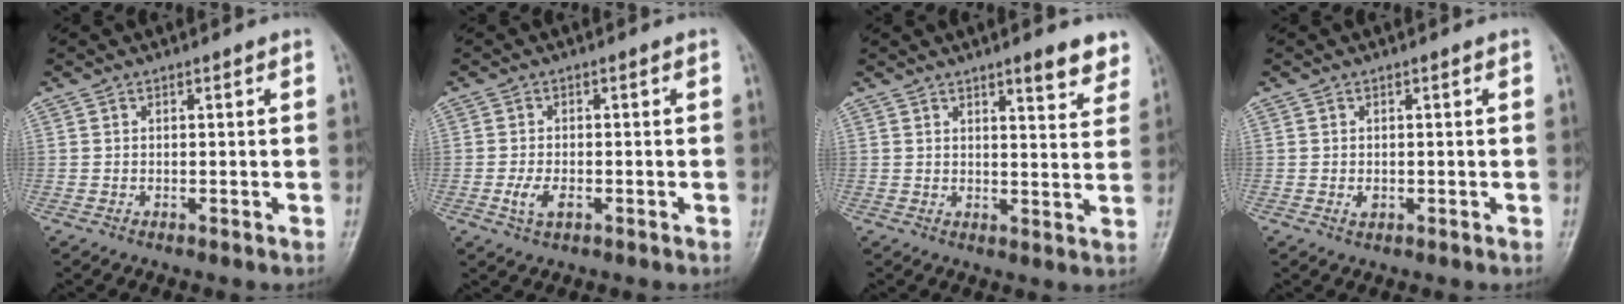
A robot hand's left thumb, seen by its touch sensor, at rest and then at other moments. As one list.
[{"total": 3.4, "force": [-1.2, 1.7, 2.7], "torque": [-0.058, 0.003, -0.020]}, {"total": 6.5, "force": [4.6, 1.6, 4.3], "torque": [-0.038, -0.027, 0.058]}, {"total": 1.2, "force": [-0.2, 0.7, 0.9], "torque": [-0.014, 0.002, 0.000]}]